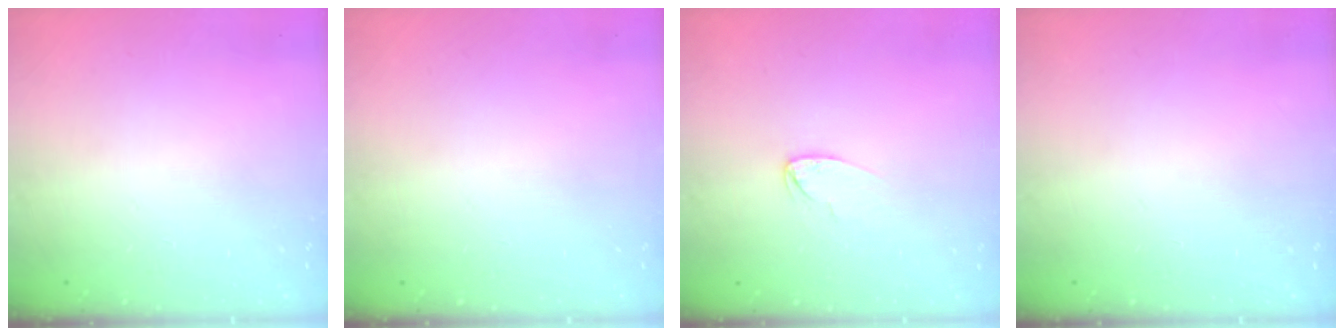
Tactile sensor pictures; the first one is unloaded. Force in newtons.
{"total": 0.0}
{"total": 3.5, "press": 3.5, "slide": 0.3}
{"total": 0.0}